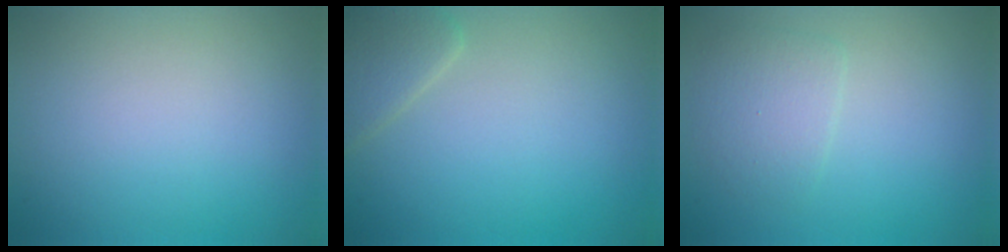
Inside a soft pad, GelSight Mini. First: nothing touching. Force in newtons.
{"total": 2.4, "press": 2.4, "slide": 0.1}
{"total": 2.4, "press": 2.4, "slide": 0.1}